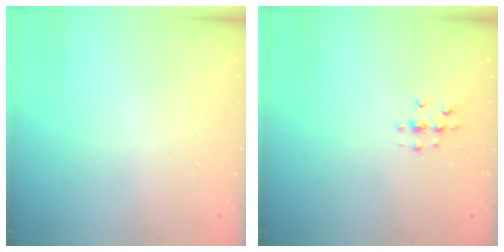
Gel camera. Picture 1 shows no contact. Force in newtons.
{"total": 2.0, "press": 2.0, "slide": 0.2}